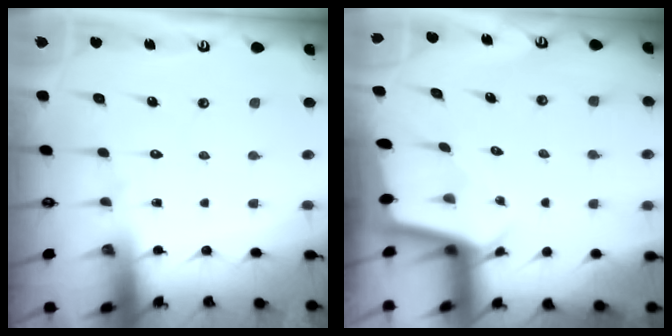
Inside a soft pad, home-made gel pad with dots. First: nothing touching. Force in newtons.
{"total": 2.3, "press": 2.3, "slide": 0.1}